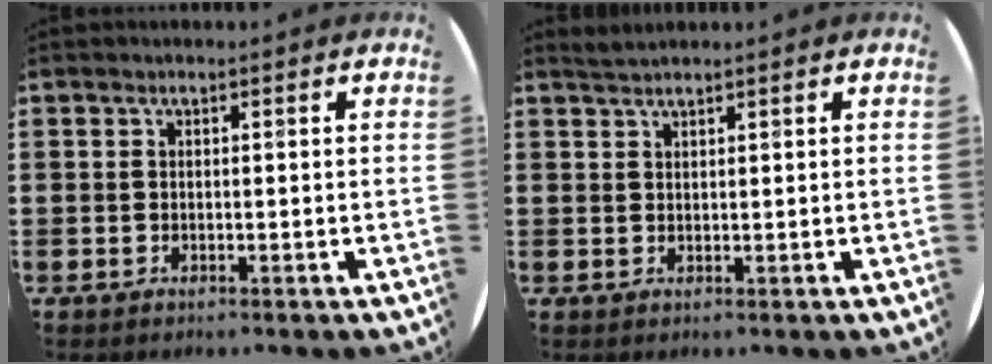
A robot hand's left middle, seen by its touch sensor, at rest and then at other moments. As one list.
[{"total": 1.2, "force": [1.2, -0.1, 0.2], "torque": [-0.005, 0.000, 0.024]}]